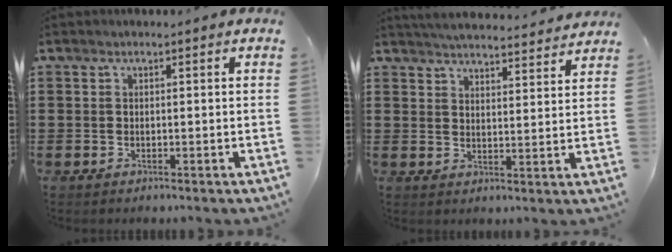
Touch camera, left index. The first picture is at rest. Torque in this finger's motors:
{"motor_torque": [-0.78, -1.35, -0.44, -0.21]}